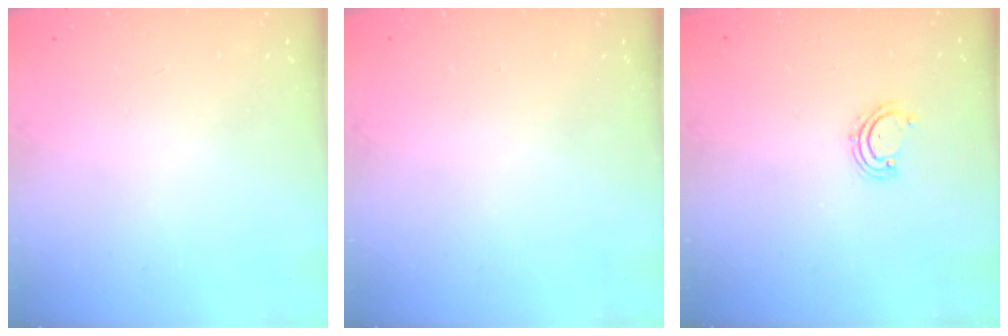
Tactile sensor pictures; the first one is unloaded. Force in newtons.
{"total": 0.0}
{"total": 2.7, "press": 2.6, "slide": 0.5}